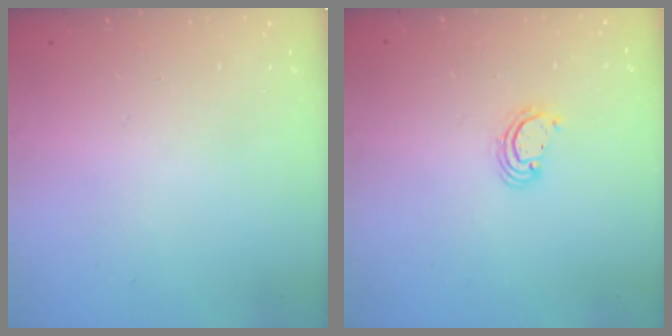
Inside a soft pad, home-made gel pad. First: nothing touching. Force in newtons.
{"total": 2.6, "press": 2.6, "slide": 0.1}